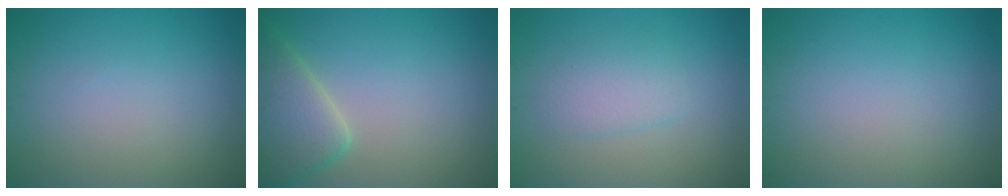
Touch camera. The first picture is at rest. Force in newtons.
{"total": 5.3, "press": 5.3, "slide": 0.4}
{"total": 2.4, "press": 2.4, "slide": 0.1}
{"total": 0.0}